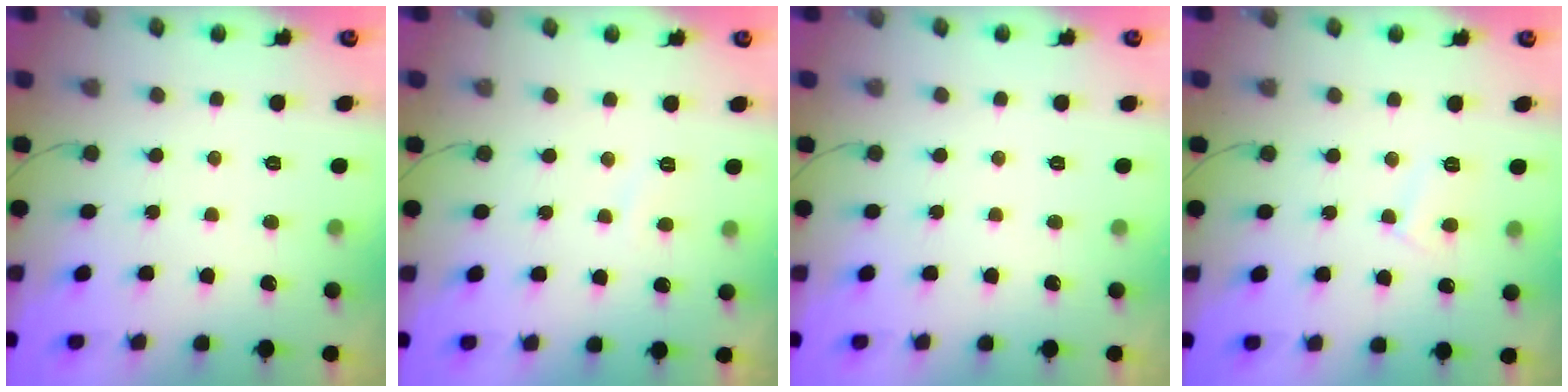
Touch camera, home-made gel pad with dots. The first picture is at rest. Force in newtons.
{"total": 1.3, "press": 1.2, "slide": 0.5}
{"total": 0.0}
{"total": 5.4, "press": 5.4, "slide": 0.5}